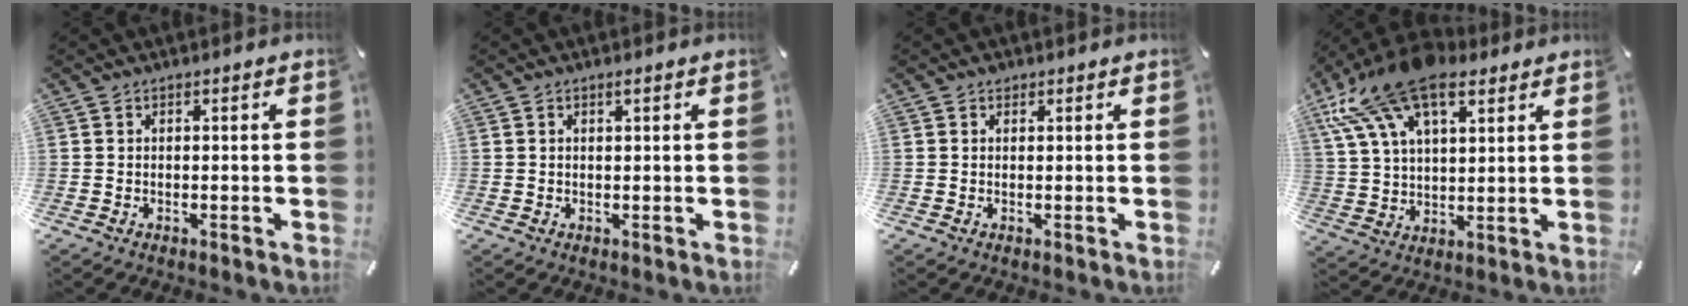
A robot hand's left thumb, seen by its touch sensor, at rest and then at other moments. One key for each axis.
{"total": 0.9, "fx": 0.4, "fy": 0.3, "fz": 0.8, "tx": -0.015, "ty": 0.002, "tz": 0.006}
{"total": 1.0, "fx": 0.5, "fy": 0.9, "fz": 0.2, "tx": 0.005, "ty": 0.000, "tz": 0.008}
{"total": 20.0, "fx": 11.5, "fy": 10.4, "fz": 12.7, "tx": -0.273, "ty": -0.046, "tz": 0.203}